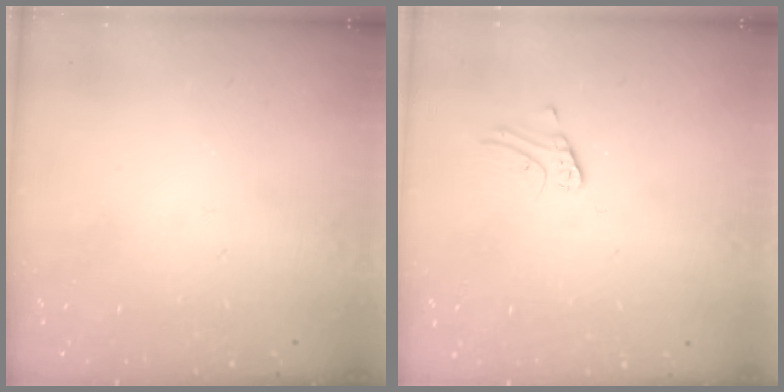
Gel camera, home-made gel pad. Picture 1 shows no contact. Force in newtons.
{"total": 2.7, "press": 2.7, "slide": 0.3}